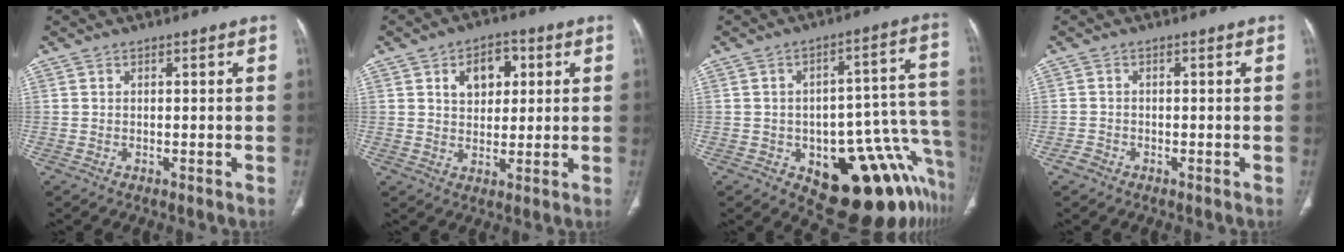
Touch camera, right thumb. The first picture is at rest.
{"total": 7.8, "force": [2.7, 5.3, 5.0], "torque": [-0.044, -0.003, 0.039]}
{"total": 21.4, "force": [-10.1, 9.4, 16.3], "torque": [-0.094, 0.089, -0.124]}
{"total": 1.5, "force": [-1.0, 1.0, 0.3], "torque": [-0.006, 0.005, -0.023]}